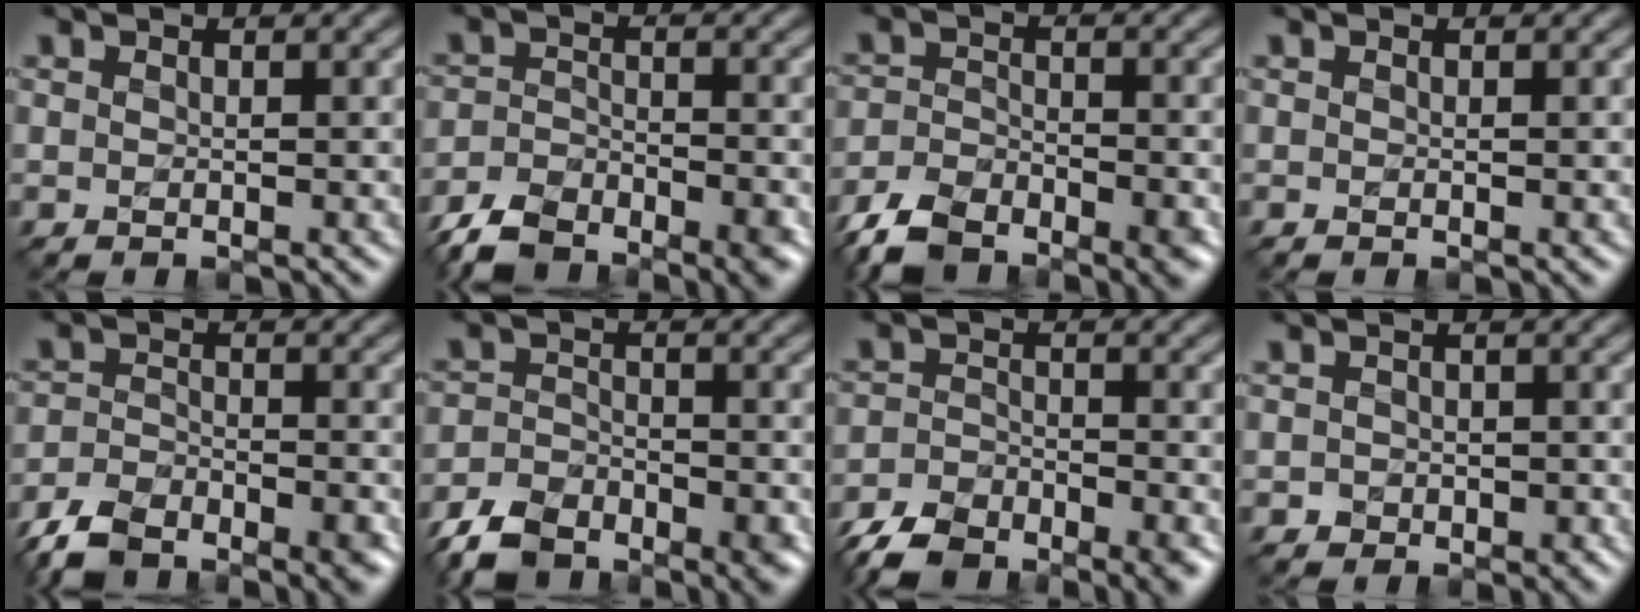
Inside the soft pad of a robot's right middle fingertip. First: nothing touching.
{"total": 7.0, "force": [-5.6, 2.7, 3.2], "torque": [-0.051, -0.018, -0.099]}
{"total": 7.3, "force": [-5.6, 3.0, 3.5], "torque": [-0.058, -0.021, -0.100]}
{"total": 0.0}
{"total": 7.2, "force": [-5.6, 2.8, 3.5], "torque": [-0.056, -0.020, -0.102]}
{"total": 6.7, "force": [-5.3, 3.0, 2.9], "torque": [-0.046, -0.019, -0.094]}
{"total": 7.6, "force": [-6.2, 3.0, 3.3], "torque": [-0.053, -0.025, -0.104]}
{"total": 1.5, "force": [-0.5, 1.3, 0.4], "torque": [0.002, -0.004, -0.008]}